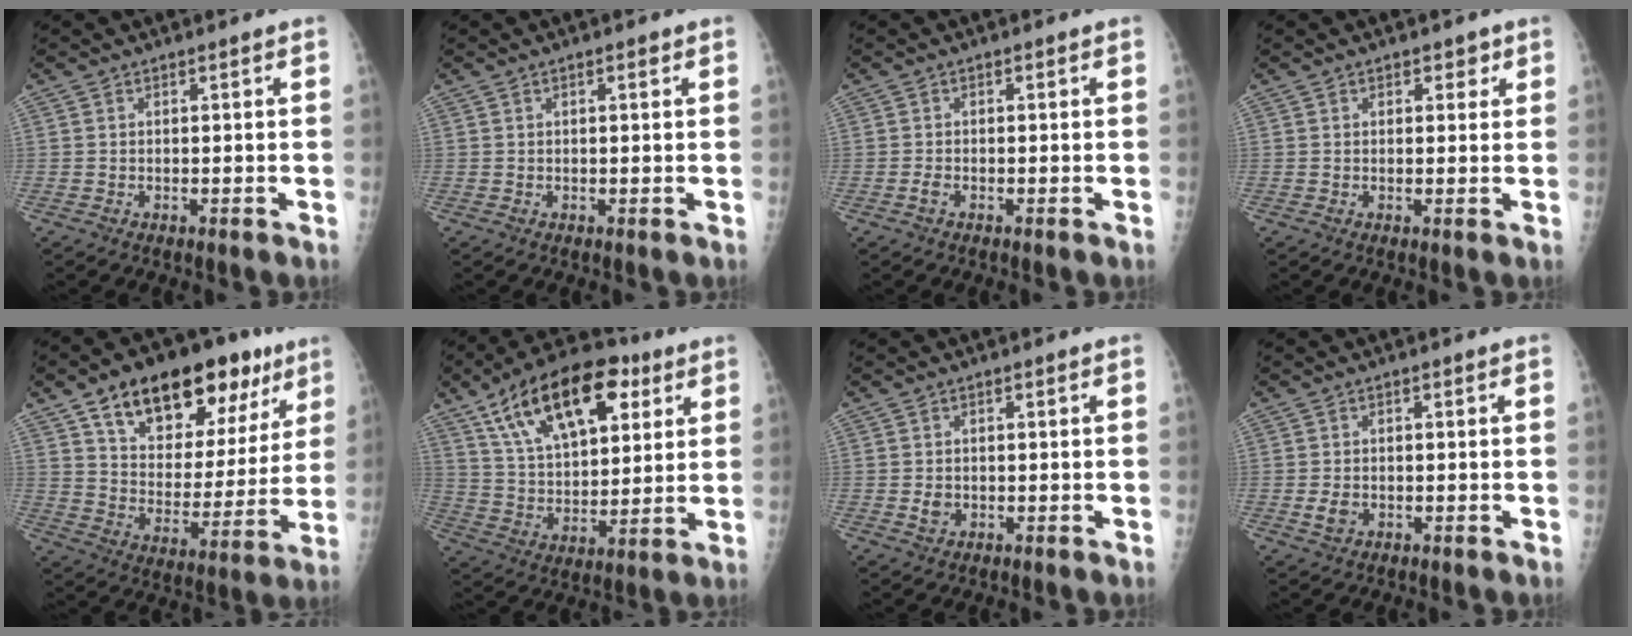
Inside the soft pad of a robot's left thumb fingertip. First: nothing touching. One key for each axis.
{"total": 1.1, "fx": 0.5, "fy": 0.4, "fz": 0.9, "tx": -0.012, "ty": 0.002, "tz": 0.007}
{"total": 0.9, "fx": -0.7, "fy": 0.4, "fz": 0.4, "tx": -0.009, "ty": -0.002, "tz": -0.016}
{"total": 2.0, "fx": 1.1, "fy": 1.4, "fz": 0.8, "tx": 0.014, "ty": -0.005, "tz": 0.012}
{"total": 25.4, "fx": 14.2, "fy": 12.9, "fz": 16.6, "tx": -0.207, "ty": -0.021, "tz": 0.224}
{"total": 22.2, "fx": 10.7, "fy": 11.3, "fz": 15.8, "tx": -0.236, "ty": -0.017, "tz": 0.184}
{"total": 1.8, "fx": -0.5, "fy": 1.6, "fz": 0.7, "tx": -0.004, "ty": 0.000, "tz": -0.006}
{"total": 2.3, "fx": -0.8, "fy": 1.7, "fz": 1.2, "tx": -0.020, "ty": -0.001, "tz": -0.013}